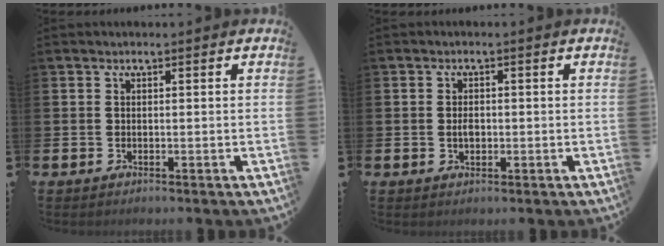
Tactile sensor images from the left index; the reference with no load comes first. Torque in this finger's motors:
{"motor_torque": [0.10, 0.08, 0.00, 0.01]}